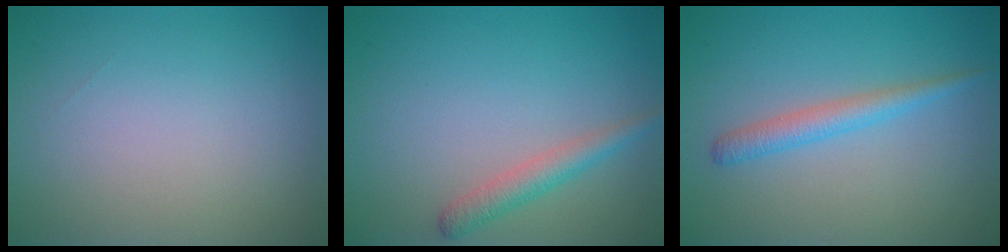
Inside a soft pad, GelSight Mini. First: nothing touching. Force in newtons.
{"total": 2.2, "press": 2.2, "slide": 0.1}
{"total": 2.2, "press": 2.2, "slide": 0.2}